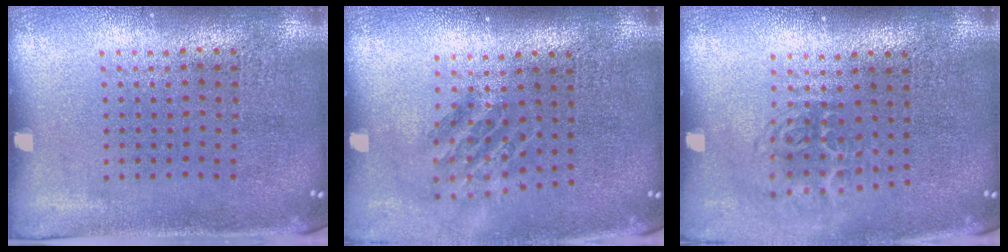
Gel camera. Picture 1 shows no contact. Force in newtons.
{"total": 1.6, "press": 1.2, "slide": 1.1}
{"total": 1.7, "press": 1.1, "slide": 1.3}